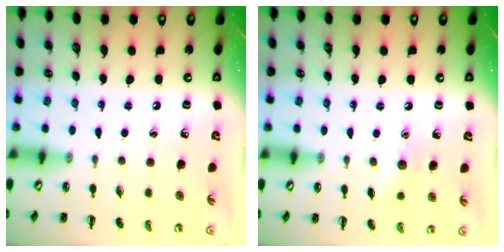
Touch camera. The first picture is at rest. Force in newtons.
{"total": 6.1, "press": 6.0, "slide": 1.3}